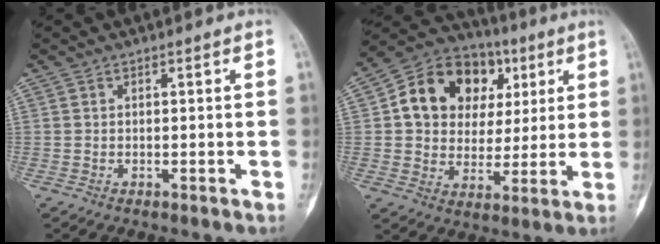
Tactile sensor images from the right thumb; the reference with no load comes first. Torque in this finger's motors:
{"motor_torque": [-0.89, 2.35, 0.44, -0.26, 0.05]}